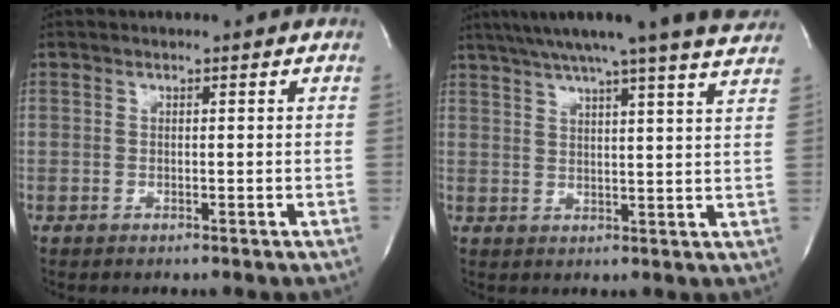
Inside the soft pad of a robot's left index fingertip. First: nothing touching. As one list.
[{"total": 19.6, "force": [17.2, -0.6, 9.3], "torque": [-0.157, -0.008, 0.217]}]